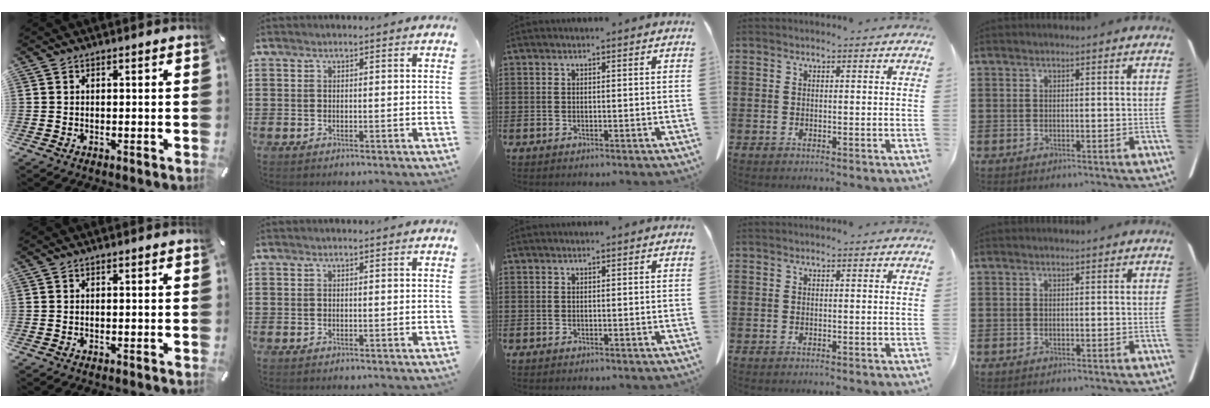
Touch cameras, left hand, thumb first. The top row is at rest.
{}